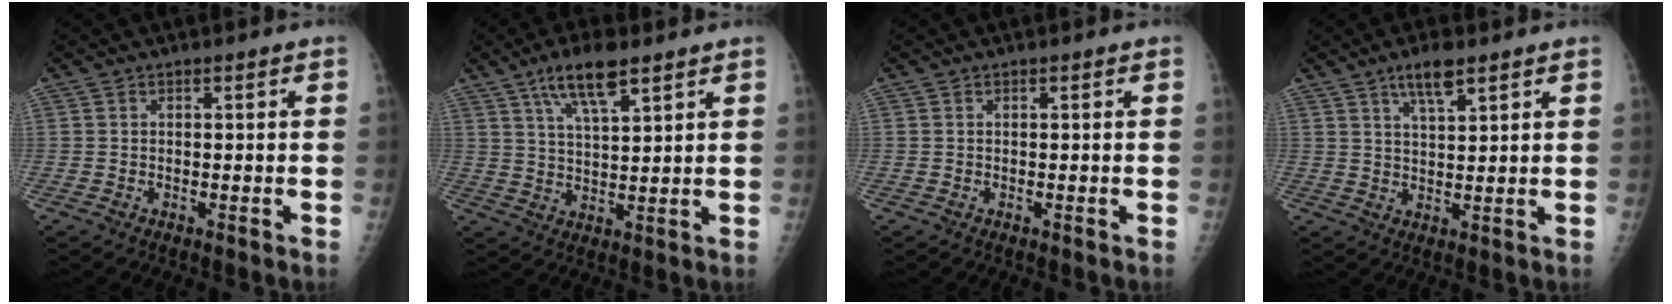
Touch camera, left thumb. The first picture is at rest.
{"total": 9.1, "force": [5.7, 2.8, 6.6], "torque": [-0.107, -0.018, 0.106]}
{"total": 0.0}
{"total": 5.8, "force": [3.8, 1.7, 4.0], "torque": [-0.058, -0.016, 0.068]}